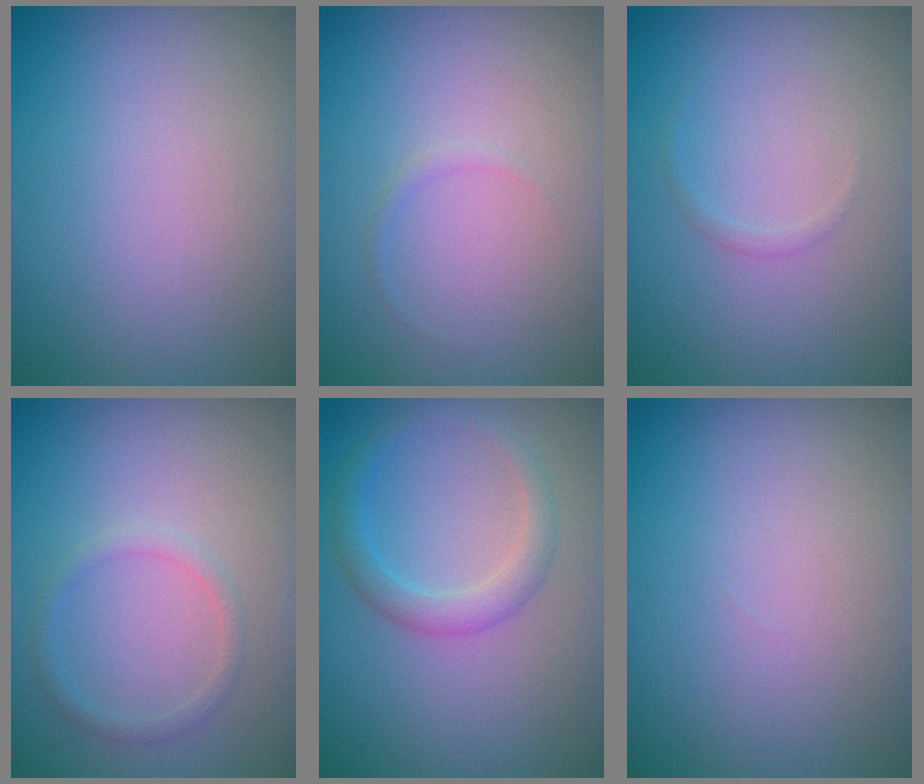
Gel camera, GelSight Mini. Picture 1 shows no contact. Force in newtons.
{"total": 1.2, "press": 1.2, "slide": 0.2}
{"total": 0.6, "press": 0.6, "slide": 0.0}
{"total": 1.2, "press": 1.2, "slide": 0.0}
{"total": 2.4, "press": 2.4, "slide": 0.0}
{"total": 0.0}